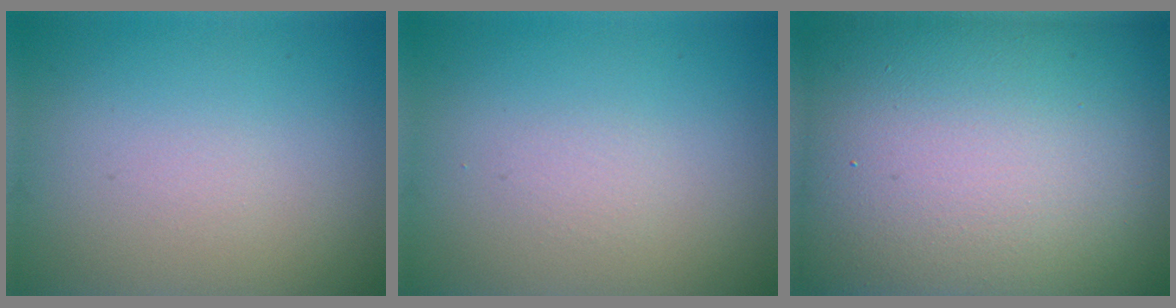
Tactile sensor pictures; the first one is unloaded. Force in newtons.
{"total": 0.0}
{"total": 24.9, "press": 24.8, "slide": 1.4}